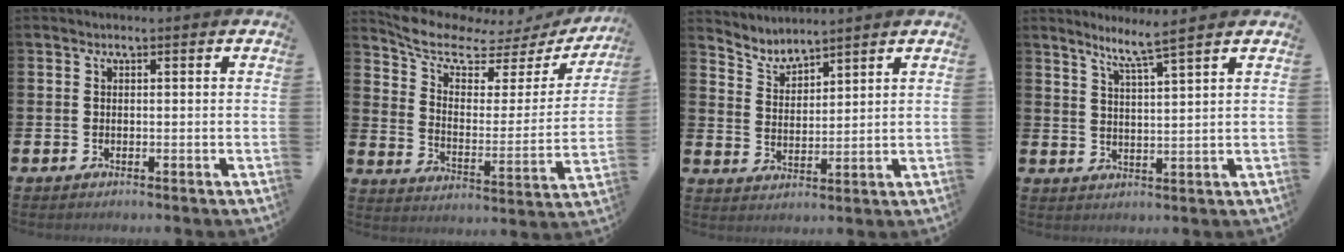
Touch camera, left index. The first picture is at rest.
{"total": 7.9, "force": [6.5, 3.2, 3.2], "torque": [-0.091, -0.047, 0.106]}
{"total": 3.9, "force": [3.9, 0.1, -0.2], "torque": [-0.012, -0.026, 0.070]}
{"total": 4.8, "force": [4.3, -0.9, 1.8], "torque": [-0.048, -0.023, 0.074]}